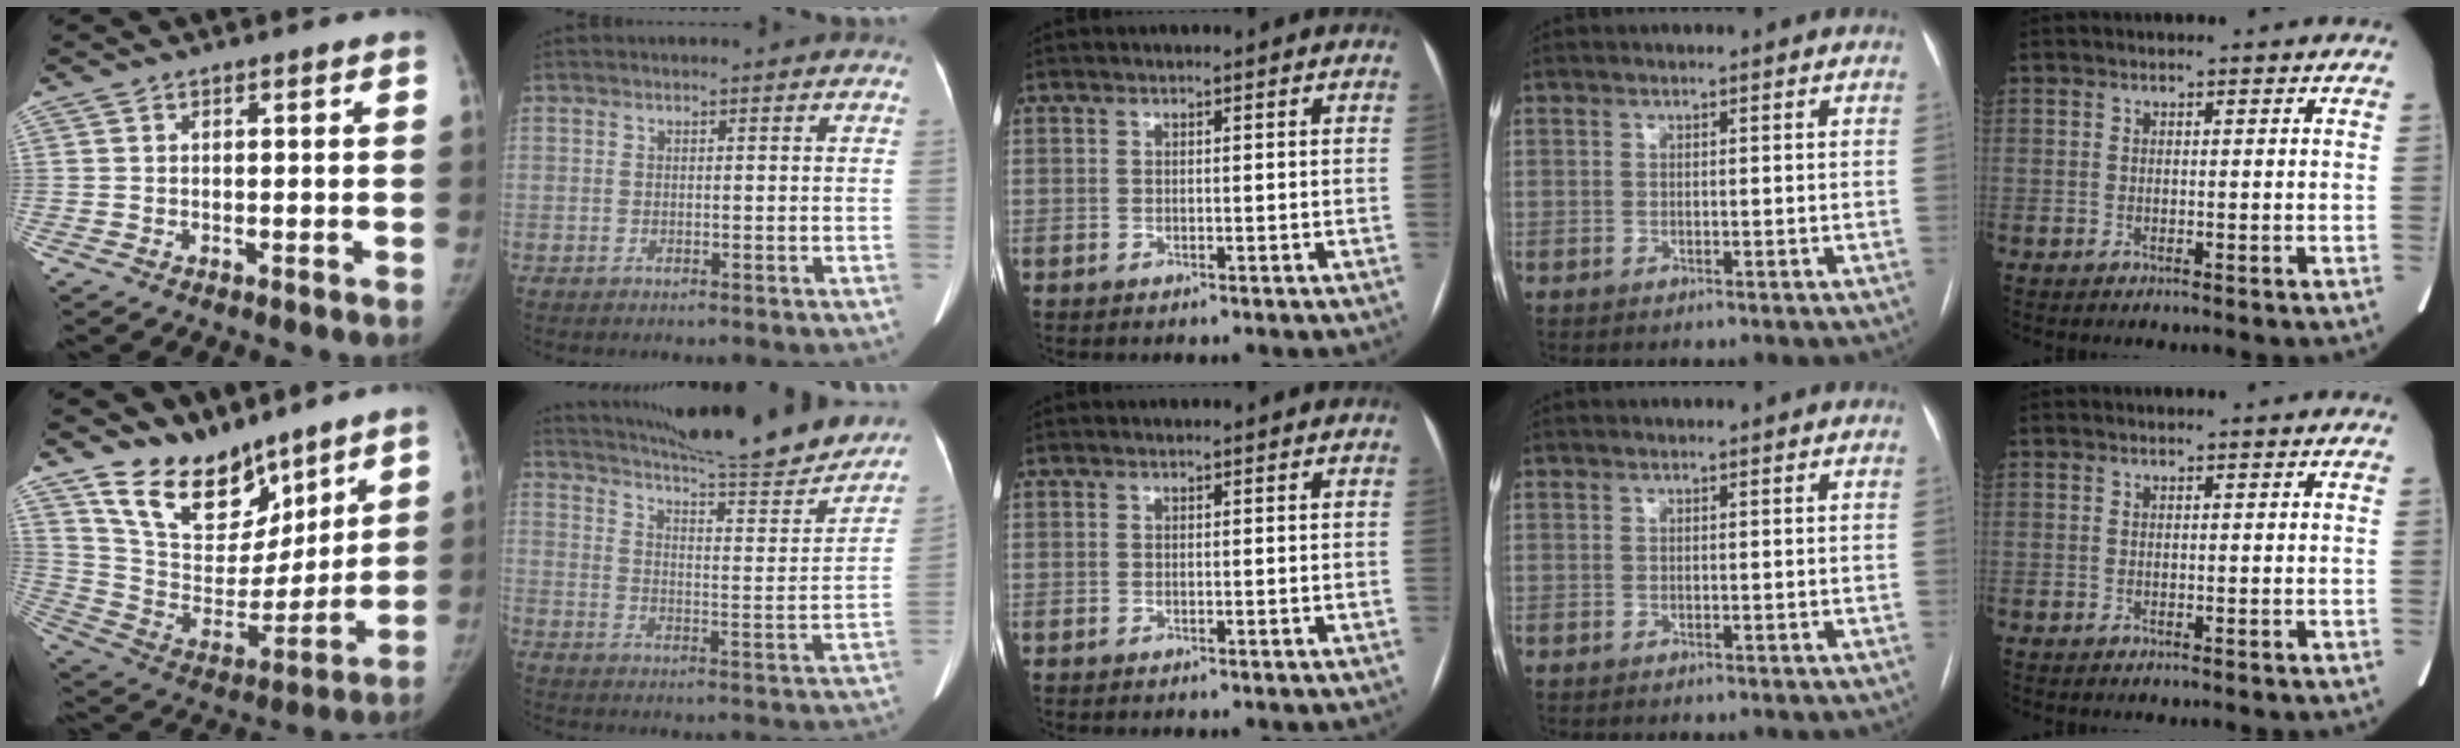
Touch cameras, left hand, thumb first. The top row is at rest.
{"thumb": {"total": 18.3, "force": [14.0, 9.7, 6.8], "torque": [-0.064, -0.087, 0.255]}, "index": {"total": 24.1, "force": [21.9, 1.1, 9.9], "torque": [-0.162, -0.059, 0.292]}}